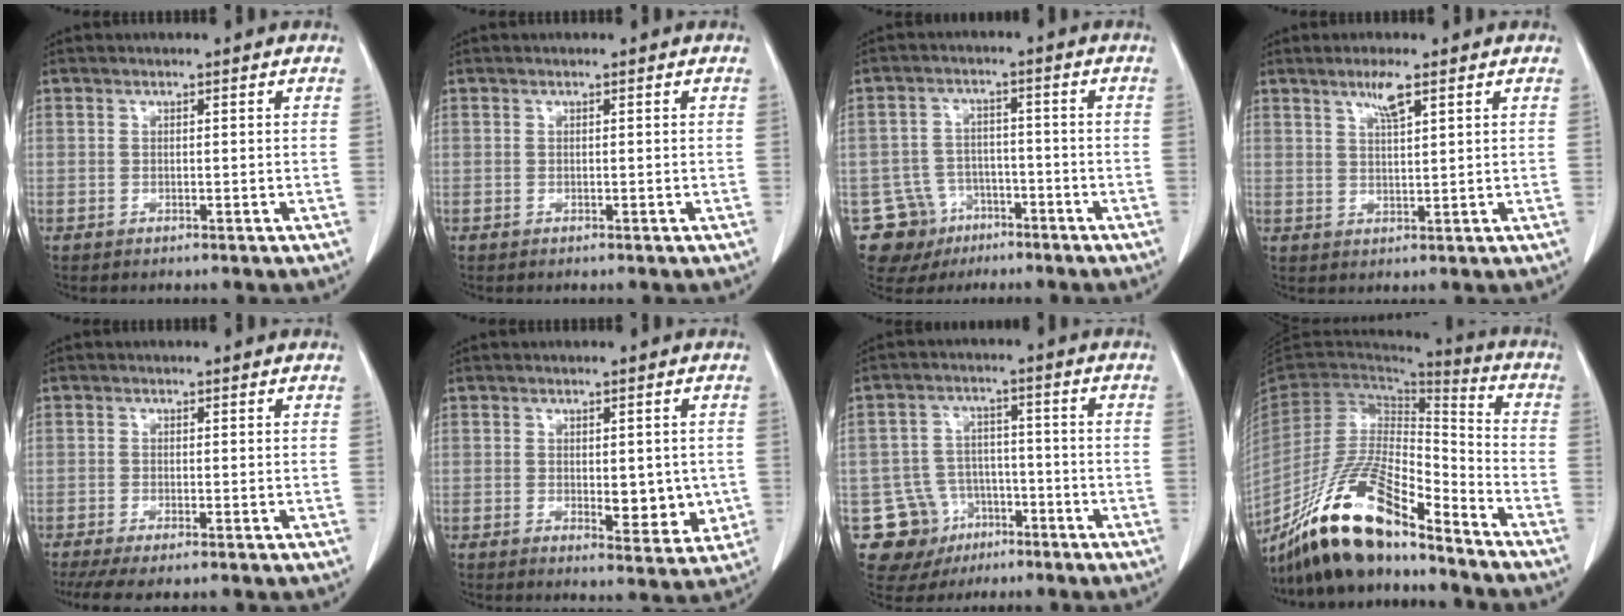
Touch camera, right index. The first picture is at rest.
{"total": 0.0}
{"total": 8.4, "force": [-4.7, 7.0, 0.7], "torque": [-0.016, 0.015, -0.066]}
{"total": 3.6, "force": [2.2, 0.2, 2.8], "torque": [-0.054, -0.001, 0.042]}
{"total": 5.6, "force": [-4.4, 0.7, 3.5], "torque": [-0.050, -0.011, -0.070]}
{"total": 5.9, "force": [-0.5, 2.8, 5.2], "torque": [-0.056, -0.011, 0.001]}
{"total": 10.5, "force": [-5.1, 9.1, 1.4], "torque": [-0.035, 0.029, -0.067]}
{"total": 19.7, "force": [-15.3, 4.0, 11.8], "torque": [-0.238, -0.014, -0.285]}